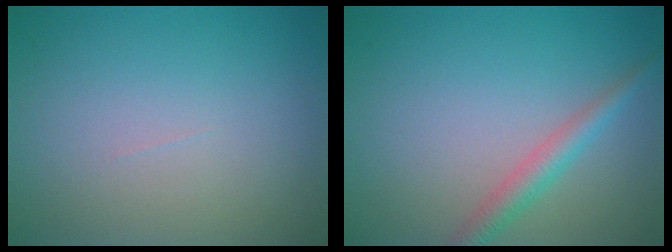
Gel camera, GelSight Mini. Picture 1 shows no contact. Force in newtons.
{"total": 2.3, "press": 2.3, "slide": 0.1}